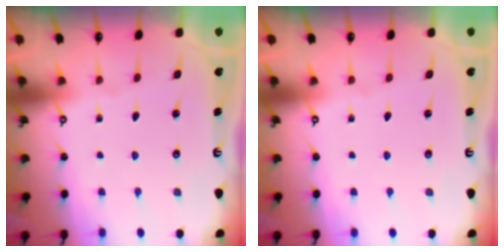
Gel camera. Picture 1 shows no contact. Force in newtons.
{"total": 0.0}